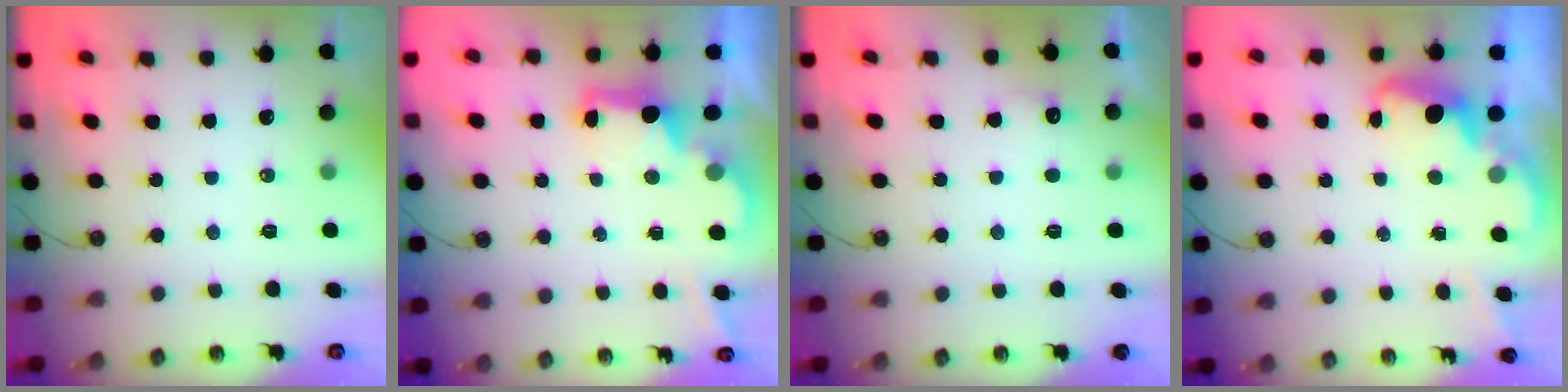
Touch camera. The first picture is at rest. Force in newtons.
{"total": 3.0, "press": 2.9, "slide": 0.6}
{"total": 6.2, "press": 6.0, "slide": 1.3}
{"total": 2.5, "press": 2.5, "slide": 0.6}